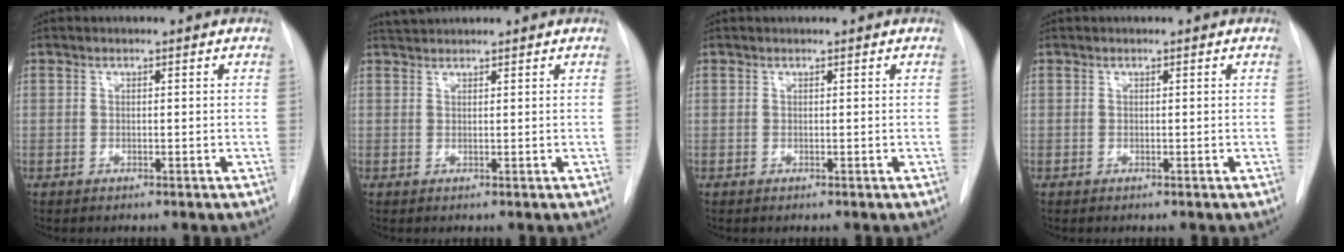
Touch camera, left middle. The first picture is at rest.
{"total": 2.0, "force": [2.0, 0.1, 0.2], "torque": [-0.010, 0.016, 0.040]}
{"total": 0.6, "force": [0.6, 0.0, 0.1], "torque": [-0.006, 0.014, 0.014]}
{"total": 0.0}